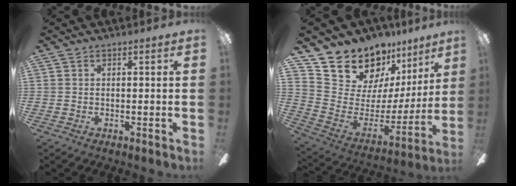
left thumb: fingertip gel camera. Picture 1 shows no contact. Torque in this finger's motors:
{"motor_torque": [0.54, 0.61, 1.08, -1.69, 0.21]}